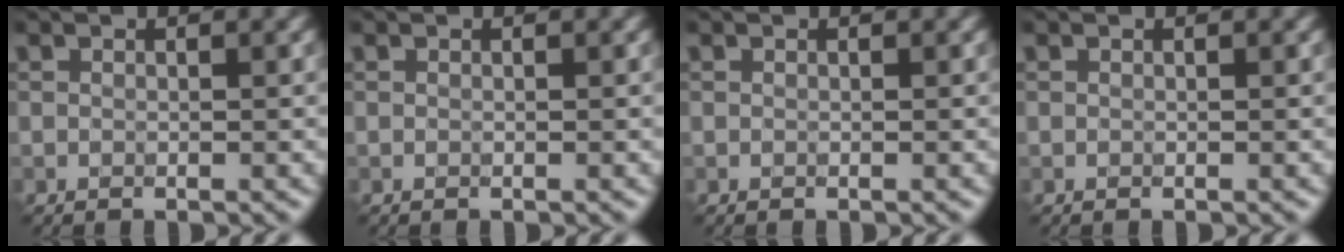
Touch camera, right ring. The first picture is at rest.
{"total": 0.0}
{"total": 0.0}
{"total": 0.0}